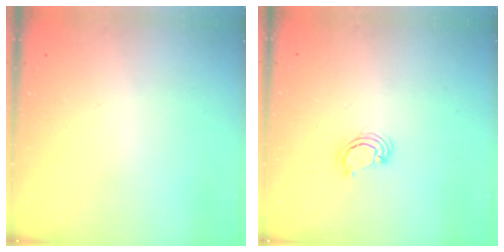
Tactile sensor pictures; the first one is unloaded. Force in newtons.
{"total": 3.2, "press": 3.1, "slide": 0.3}